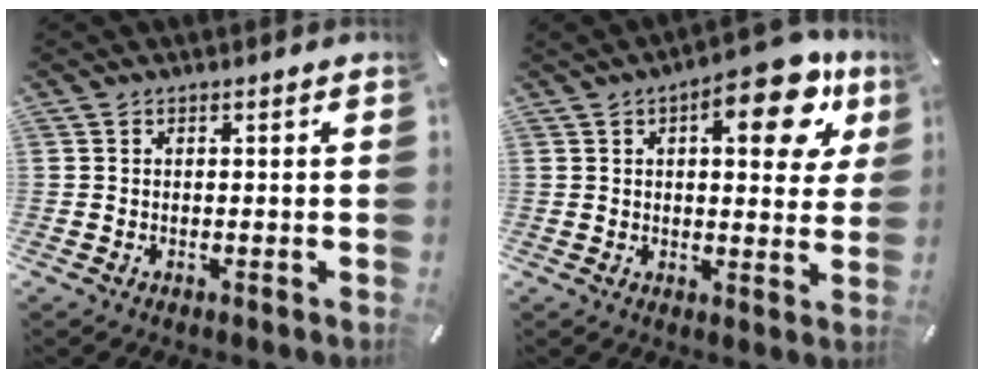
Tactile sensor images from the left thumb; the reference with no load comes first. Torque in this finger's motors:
{"motor_torque": [0.60, 0.85, 1.84, -0.87, 0.39]}